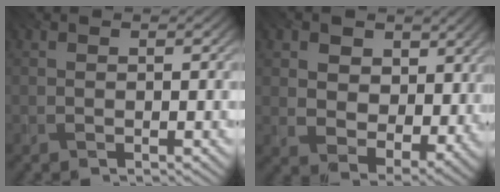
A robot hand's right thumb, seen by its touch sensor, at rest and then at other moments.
{"total": 9.6, "force": [3.8, 6.8, 5.6], "torque": [-0.126, -0.007, 0.051]}